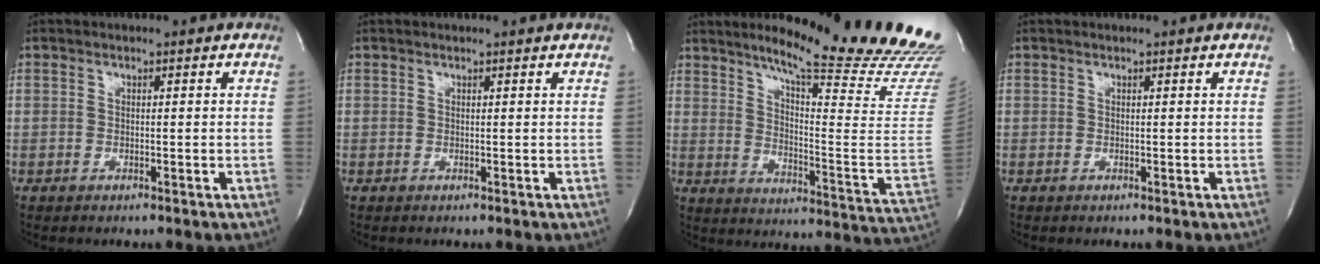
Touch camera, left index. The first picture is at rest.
{"total": 1.6, "force": [1.6, -0.2, 0.3], "torque": [-0.013, 0.003, 0.016]}
{"total": 24.9, "force": [21.0, -0.4, 13.4], "torque": [-0.196, -0.118, 0.268]}
{"total": 1.0, "force": [1.0, -0.1, 0.2], "torque": [-0.008, 0.004, 0.011]}